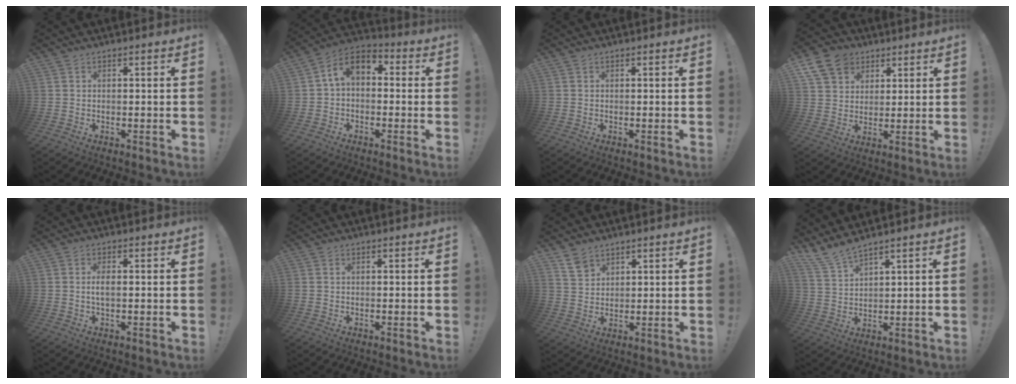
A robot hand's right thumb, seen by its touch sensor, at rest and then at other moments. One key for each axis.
{"total": 8.0, "fx": 0.9, "fy": 5.3, "fz": 5.9, "tx": -0.113, "ty": 0.019, "tz": 0.023}
{"total": 0.0}
{"total": 11.6, "fx": 6.0, "fy": 8.9, "fz": 4.3, "tx": -0.067, "ty": -0.029, "tz": 0.122}
{"total": 2.7, "fx": -0.2, "fy": 0.9, "fz": 2.6, "tx": -0.050, "ty": -0.001, "tz": -0.007}
{"total": 0.0}
{"total": 5.3, "fx": 4.1, "fy": 3.0, "fz": 1.5, "tx": -0.016, "ty": -0.026, "tz": 0.078}
{"total": 6.3, "fx": 5.7, "fy": 0.7, "fz": 2.5, "tx": -0.069, "ty": -0.028, "tz": 0.110}